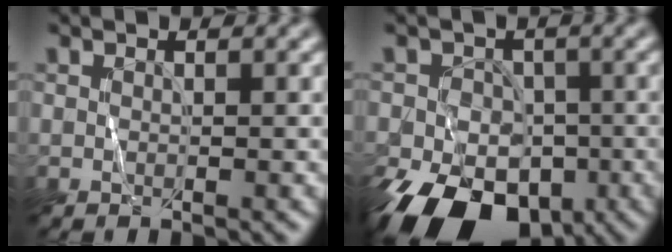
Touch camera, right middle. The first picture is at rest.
{"total": 14.2, "force": [-7.9, 9.5, 6.9], "torque": [-0.089, -0.032, -0.141]}